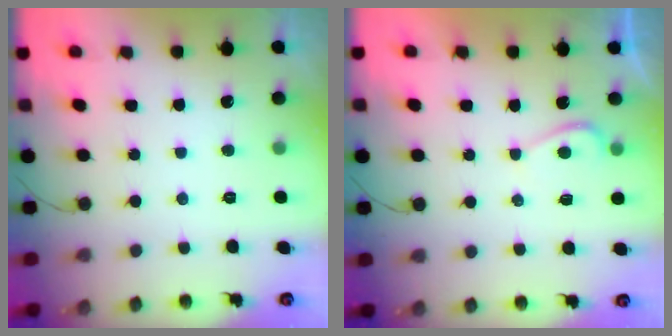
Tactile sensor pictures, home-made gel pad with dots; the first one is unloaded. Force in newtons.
{"total": 2.4, "press": 2.4, "slide": 0.3}